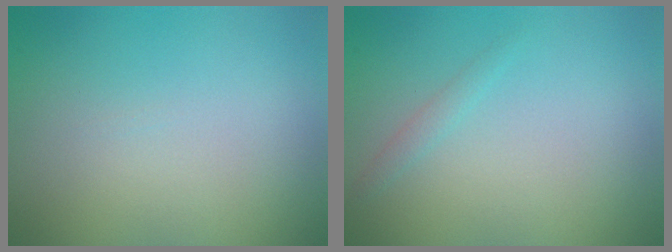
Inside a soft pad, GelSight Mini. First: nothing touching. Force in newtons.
{"total": 0.7, "press": 0.7, "slide": 0.0}